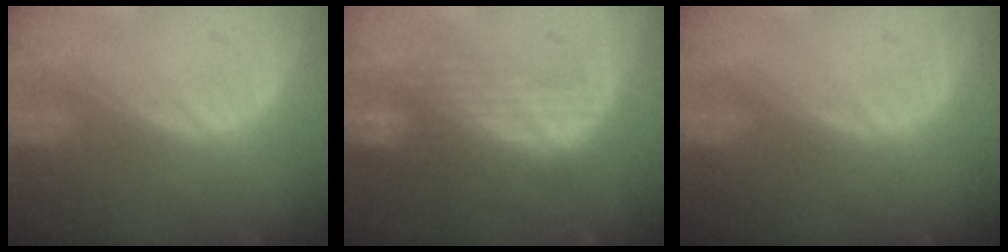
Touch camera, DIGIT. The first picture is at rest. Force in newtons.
{"total": 7.6, "press": 6.9, "slide": 3.1}
{"total": 0.0}